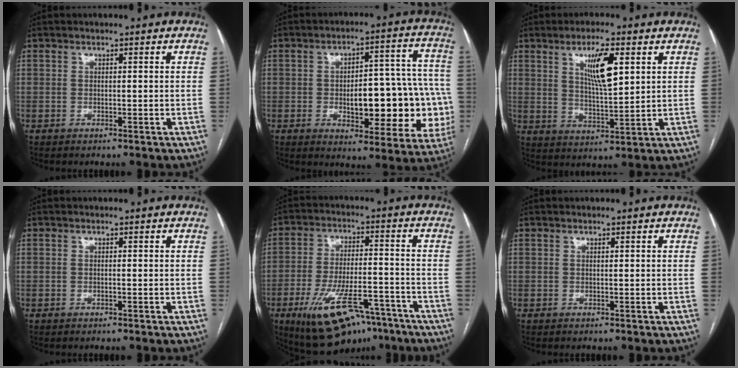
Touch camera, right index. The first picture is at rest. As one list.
[{"total": 19.0, "force": [-3.4, 7.2, 17.2], "torque": [-0.161, 0.042, -0.023]}, {"total": 8.2, "force": [3.4, 1.5, 7.4], "torque": [-0.132, -0.004, 0.062]}, {"total": 0.0}, {"total": 16.7, "force": [-10.3, 6.3, 11.5], "torque": [-0.200, -0.003, -0.160]}, {"total": 0.0}]